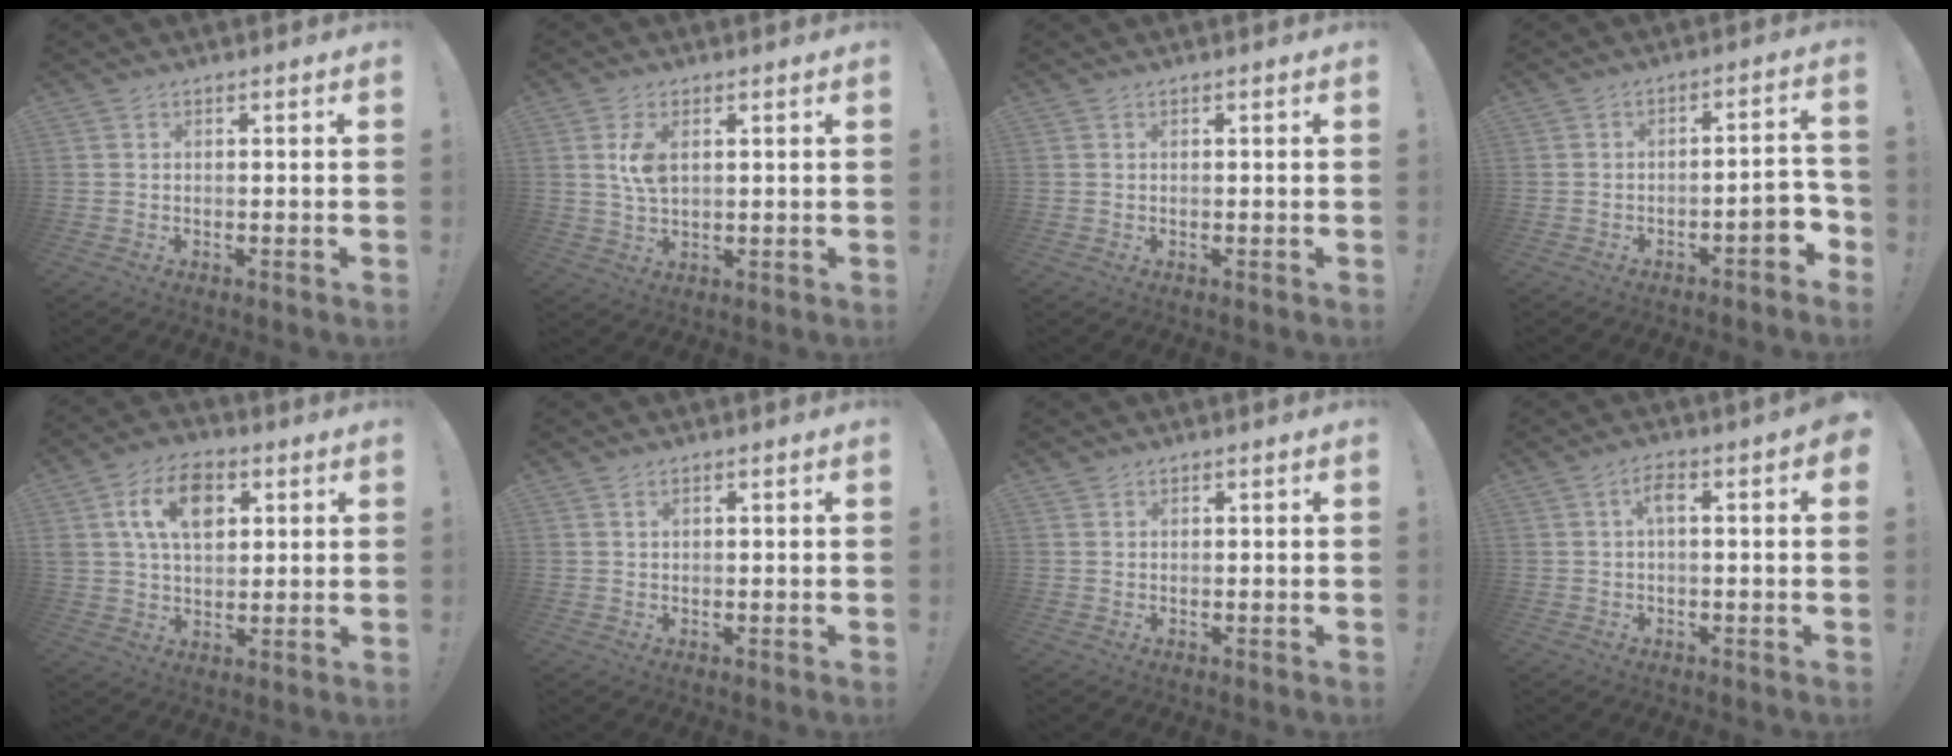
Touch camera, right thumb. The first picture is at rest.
{"total": 5.7, "force": [1.8, 2.9, 4.6], "torque": [-0.076, -0.007, 0.026]}
{"total": 0.0}
{"total": 6.9, "force": [-3.5, 2.4, 5.4], "torque": [-0.065, 0.016, -0.058]}
{"total": 13.8, "force": [4.8, 9.4, 8.9], "torque": [-0.145, 0.006, 0.092]}
{"total": 0.7, "force": [0.4, 0.4, 0.4], "torque": [-0.002, -0.002, 0.006]}
{"total": 0.7, "force": [0.5, 0.5, 0.0], "torque": [0.008, -0.004, 0.008]}
{"total": 4.3, "force": [0.5, 0.9, 4.1], "torque": [-0.075, 0.007, 0.004]}